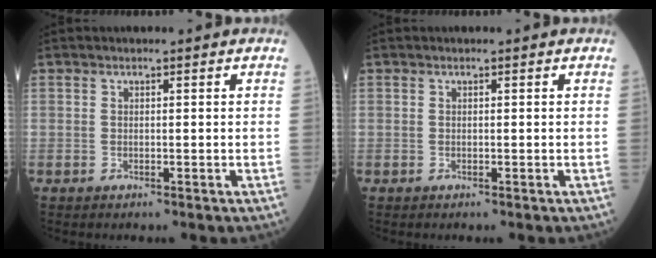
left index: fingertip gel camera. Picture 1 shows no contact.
{"total": 0.0}